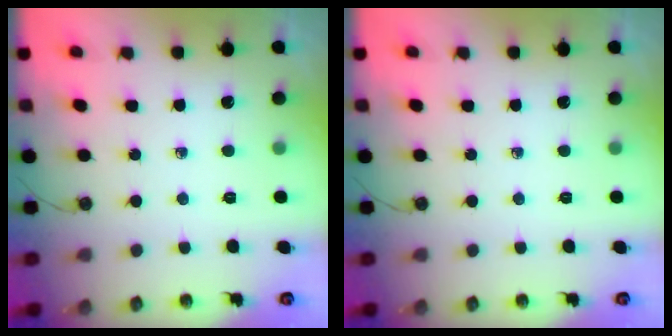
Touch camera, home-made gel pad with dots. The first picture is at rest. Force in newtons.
{"total": 0.0}